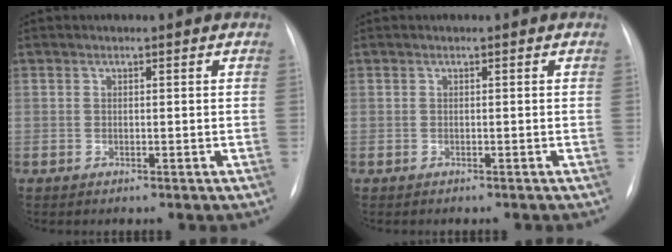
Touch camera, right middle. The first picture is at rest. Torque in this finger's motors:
{"motor_torque": [-0.03, -0.03, -0.02, 0.00]}